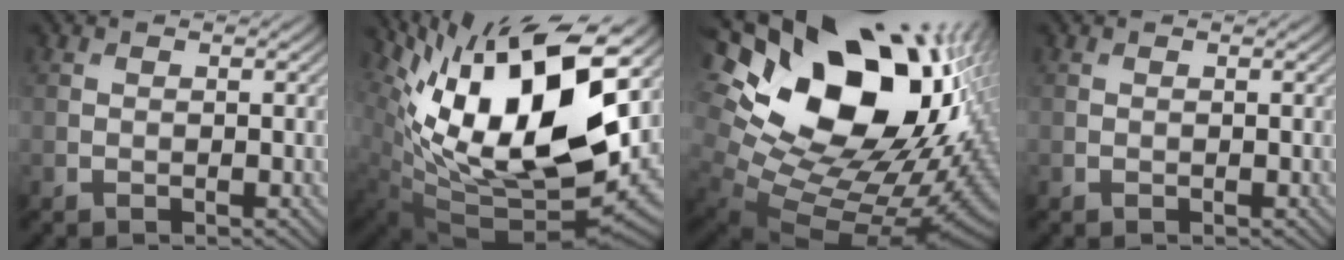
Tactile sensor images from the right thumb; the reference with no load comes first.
{"total": 19.1, "force": [6.2, 8.4, 16.0], "torque": [-0.290, 0.009, 0.114]}
{"total": 22.2, "force": [6.5, 14.7, 15.3], "torque": [-0.303, 0.017, 0.149]}
{"total": 0.0}